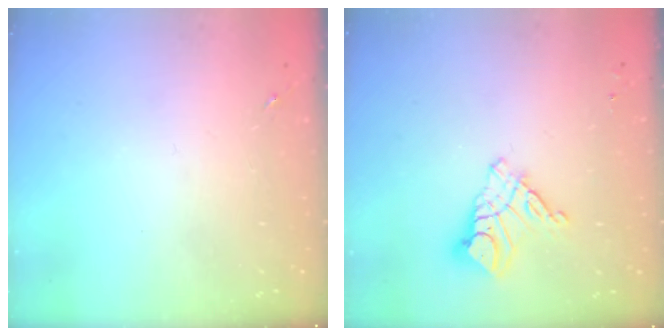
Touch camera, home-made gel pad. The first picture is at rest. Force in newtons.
{"total": 9.7, "press": 9.7, "slide": 1.1}